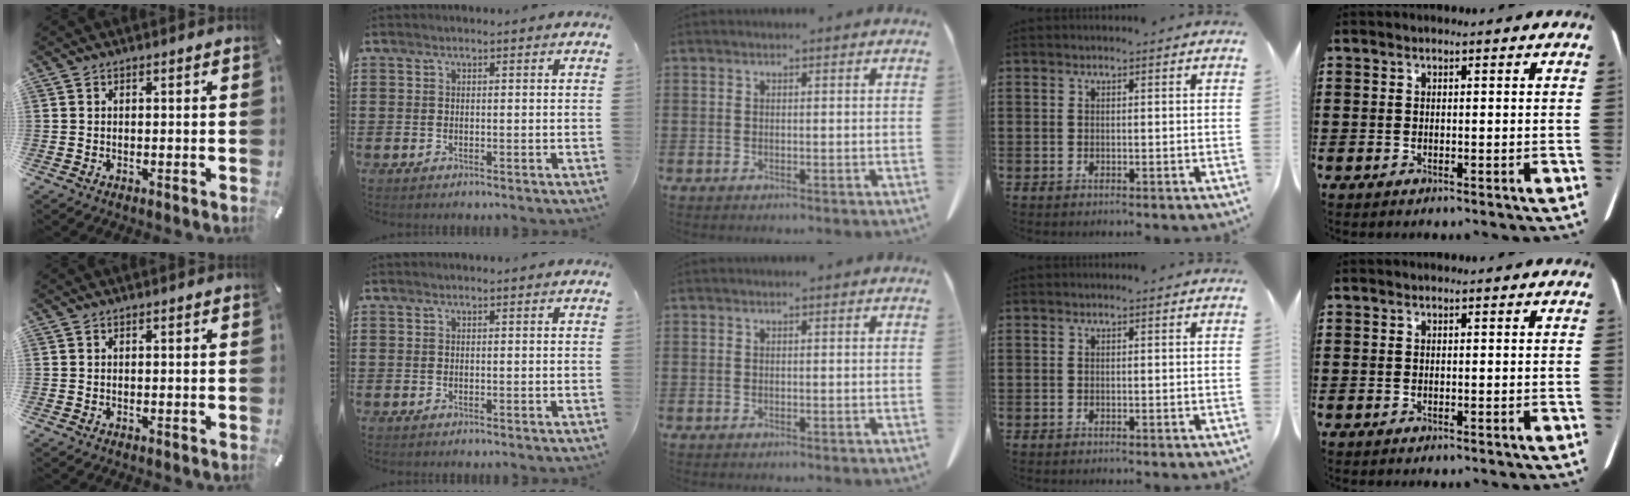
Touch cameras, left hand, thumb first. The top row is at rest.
{}